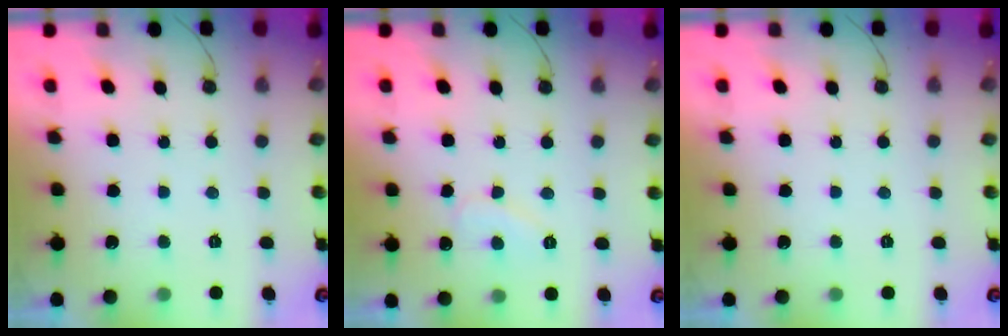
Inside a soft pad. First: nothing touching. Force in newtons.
{"total": 6.9, "press": 6.9, "slide": 0.2}
{"total": 0.0}